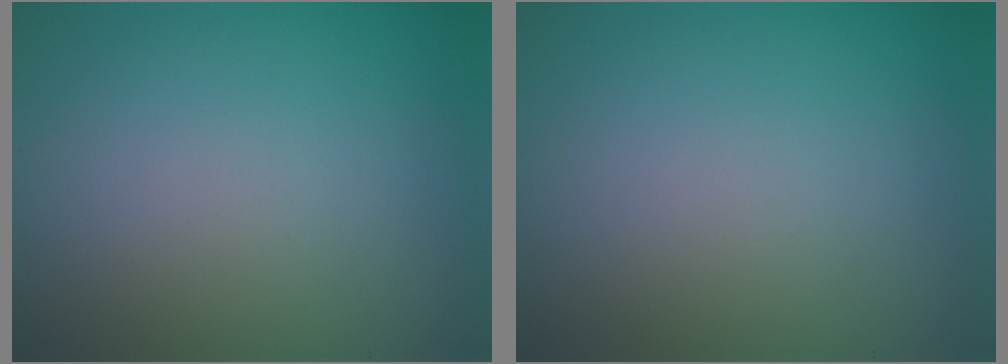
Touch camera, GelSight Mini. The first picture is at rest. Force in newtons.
{"total": 0.0}